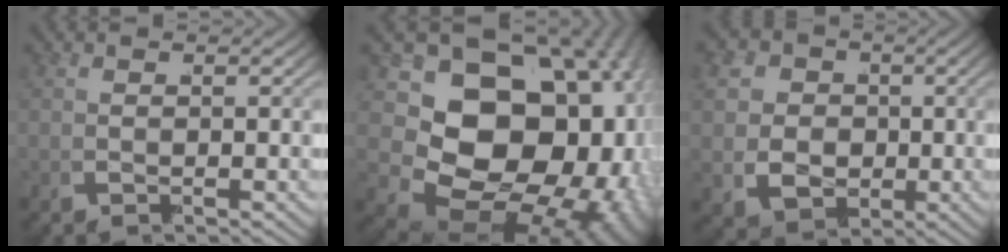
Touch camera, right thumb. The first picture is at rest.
{"total": 30.2, "force": [-1.7, 21.8, 20.8], "torque": [-0.382, -0.048, -0.014]}
{"total": 11.2, "force": [0.3, 9.4, 6.0], "torque": [-0.126, -0.034, 0.013]}